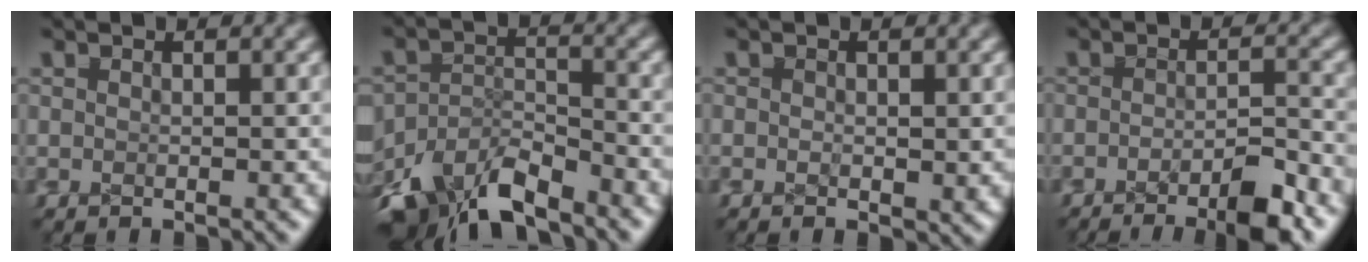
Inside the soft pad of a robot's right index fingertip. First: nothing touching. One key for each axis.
{"total": 8.4, "fx": -7.1, "fy": 3.5, "fz": 3.0, "tx": -0.037, "ty": -0.024, "tz": -0.115}
{"total": 0.7, "fx": -0.2, "fy": 0.4, "fz": 0.5, "tx": -0.008, "ty": -0.006, "tz": -0.003}
{"total": 5.8, "fx": -4.8, "fy": 2.4, "fz": 2.2, "tx": -0.008, "ty": 0.002, "tz": -0.087}